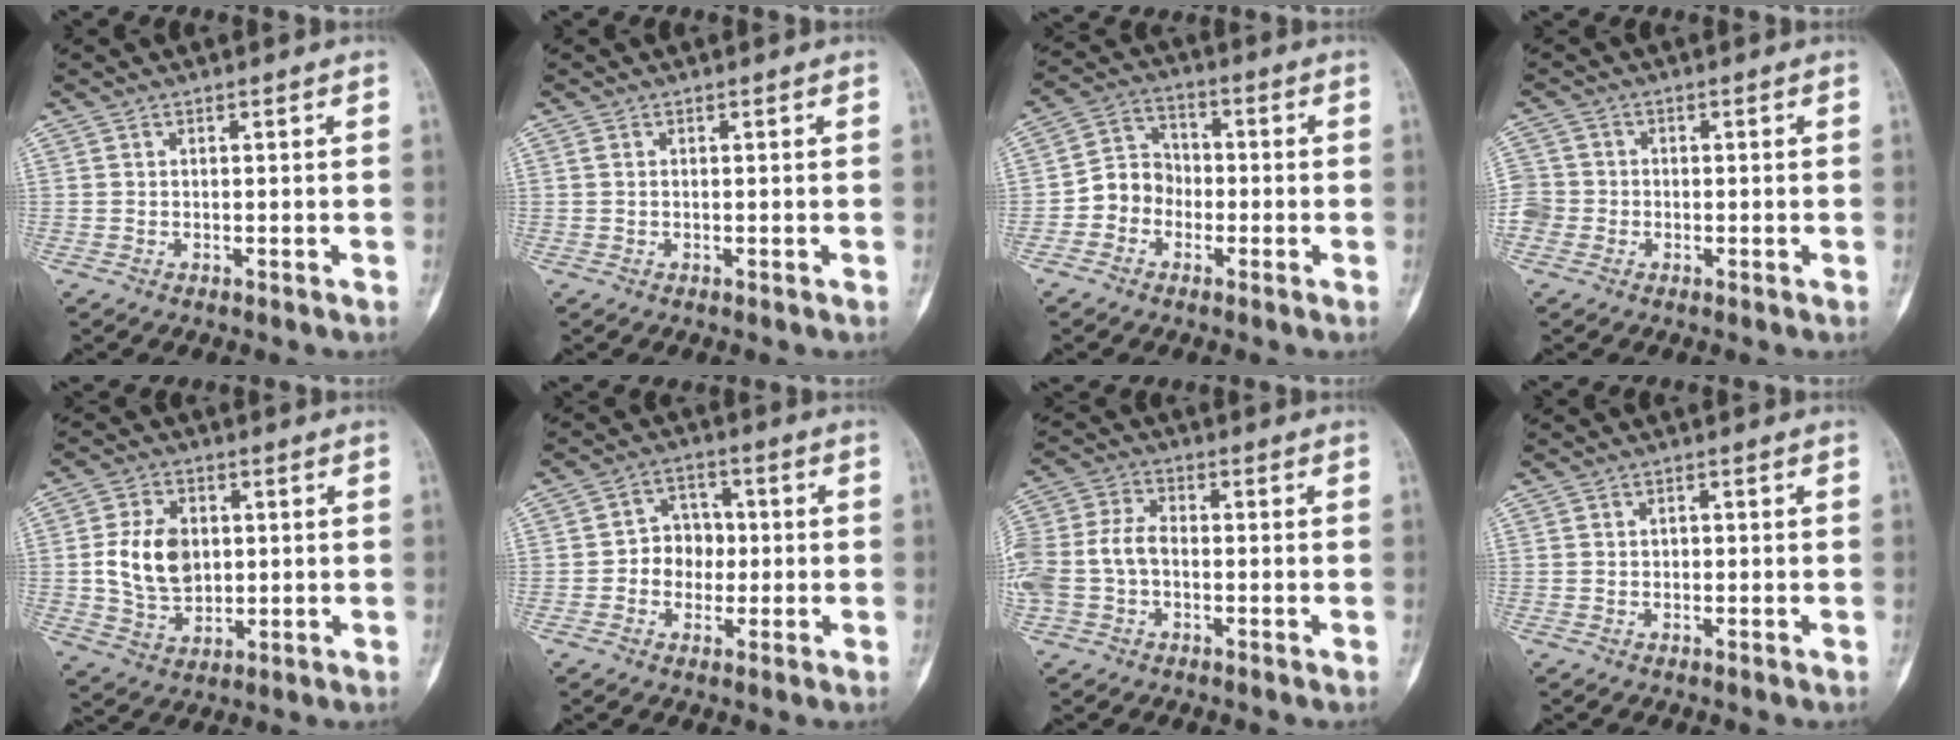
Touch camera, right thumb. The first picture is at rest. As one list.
[{"total": 0.5, "force": [0.1, 0.3, 0.4], "torque": [-0.012, 0.003, 0.002]}, {"total": 7.2, "force": [-2.1, 6.3, 2.7], "torque": [-0.020, 0.030, -0.053]}, {"total": 4.9, "force": [-1.2, 4.6, 1.3], "torque": [-0.030, 0.012, -0.026]}, {"total": 10.7, "force": [1.0, 7.7, 7.4], "torque": [-0.118, -0.004, 0.024]}, {"total": 6.7, "force": [-0.5, 5.8, 3.4], "torque": [-0.008, 0.017, -0.018]}, {"total": 10.9, "force": [-1.6, 7.6, 7.7], "torque": [-0.177, 0.030, -0.035]}, {"total": 0.8, "force": [0.0, 0.7, 0.4], "torque": [-0.003, 0.003, -0.001]}]